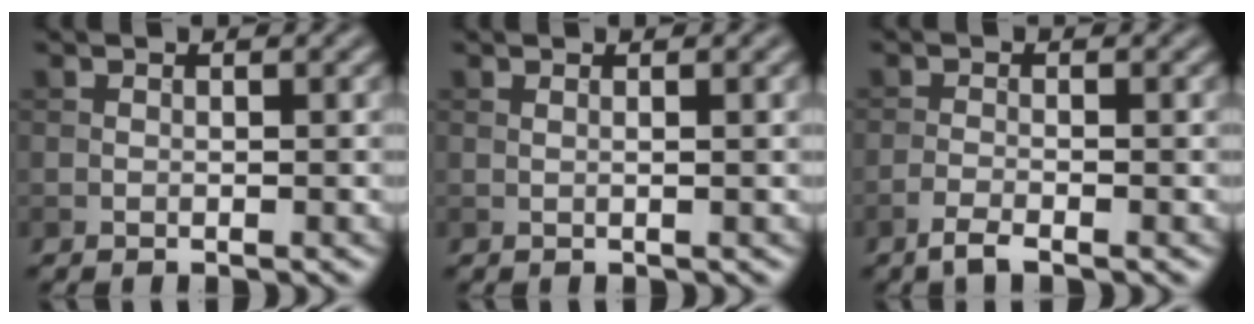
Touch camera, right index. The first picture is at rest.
{"total": 2.0, "force": [0.6, 0.7, 1.7], "torque": [-0.021, 0.003, -0.004]}
{"total": 2.0, "force": [-1.5, 0.3, 1.3], "torque": [-0.028, -0.002, -0.035]}